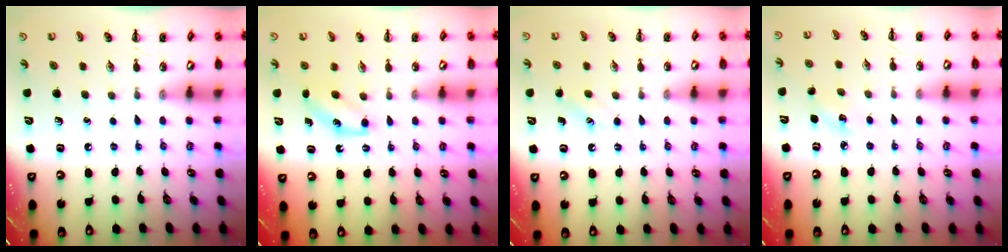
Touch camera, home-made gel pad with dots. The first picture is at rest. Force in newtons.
{"total": 4.8, "press": 4.6, "slide": 1.4}
{"total": 2.5, "press": 2.5, "slide": 0.6}
{"total": 3.7, "press": 3.5, "slide": 1.1}